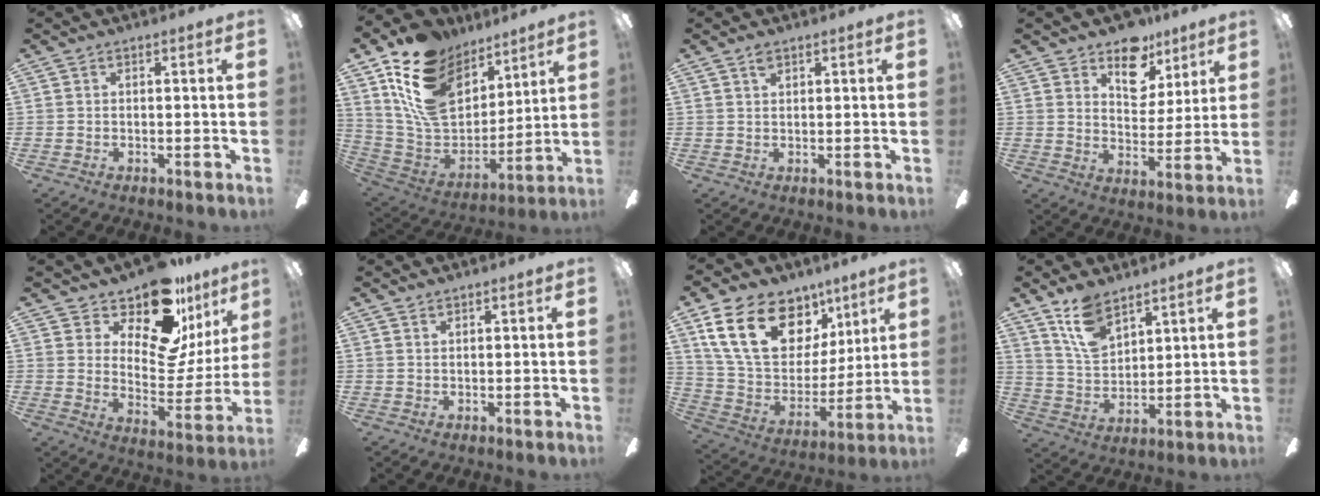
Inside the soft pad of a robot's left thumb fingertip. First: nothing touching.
{"total": 21.0, "force": [12.0, 13.4, 10.9], "torque": [-0.224, -0.062, 0.226]}
{"total": 1.8, "force": [1.4, 0.8, 0.9], "torque": [-0.013, -0.004, 0.025]}
{"total": 11.8, "force": [7.7, 7.5, 4.9], "torque": [-0.063, -0.048, 0.142]}
{"total": 18.0, "force": [14.5, 6.7, 8.4], "torque": [-0.124, -0.122, 0.247]}
{"total": 1.0, "force": [0.9, 0.3, 0.1], "torque": [-0.002, -0.001, 0.019]}
{"total": 21.7, "force": [11.9, 13.7, 11.9], "torque": [-0.191, -0.058, 0.216]}
{"total": 11.5, "force": [8.3, 5.8, 5.4], "torque": [-0.117, -0.032, 0.160]}